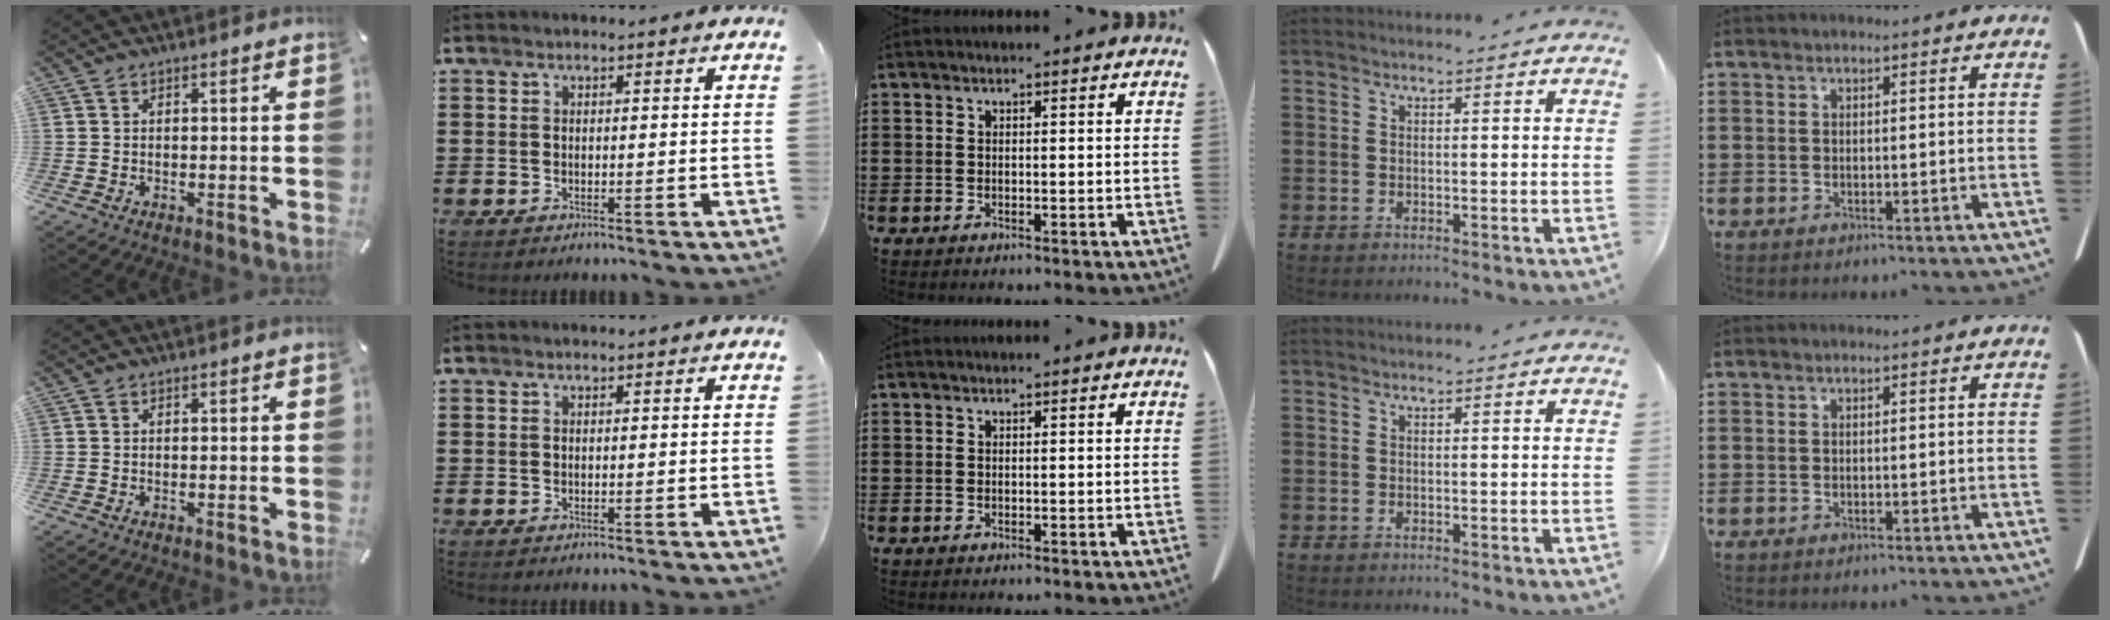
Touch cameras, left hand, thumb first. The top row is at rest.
{}